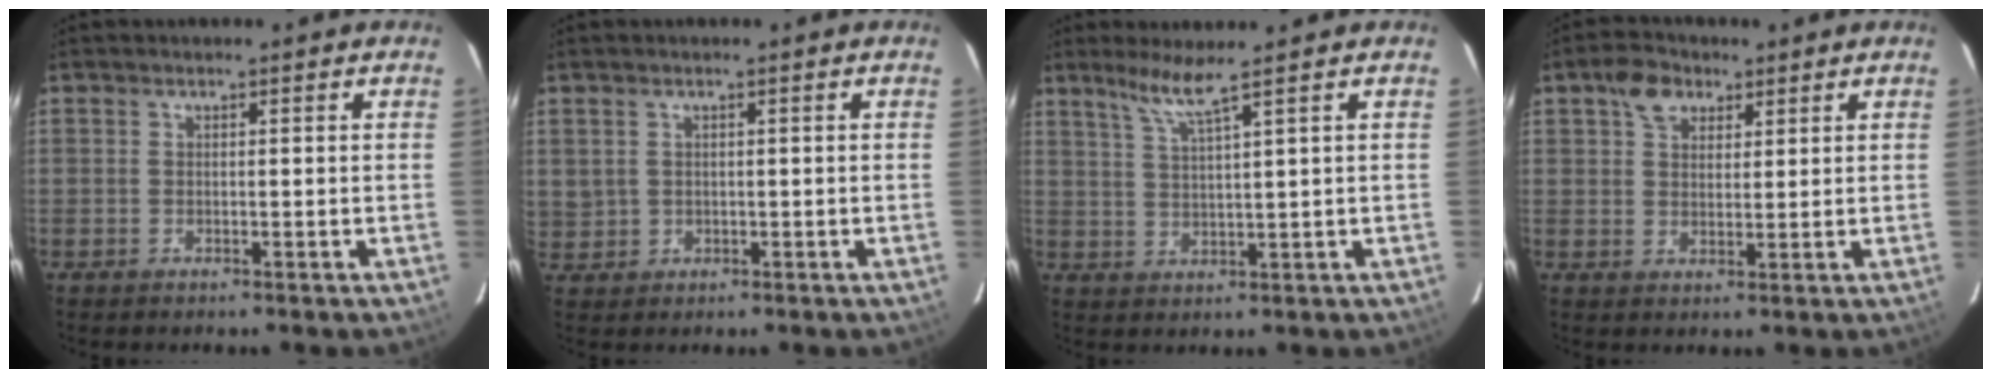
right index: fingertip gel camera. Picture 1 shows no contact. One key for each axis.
{"total": 3.3, "fx": 0.4, "fy": 3.1, "fz": 0.9, "tx": -0.019, "ty": 0.006, "tz": 0.016}
{"total": 4.5, "fx": 3.4, "fy": -1.1, "fz": 2.7, "tx": -0.053, "ty": -0.002, "tz": 0.071}
{"total": 5.4, "fx": 2.9, "fy": 3.8, "fz": 2.6, "tx": -0.040, "ty": 0.017, "tz": 0.051}